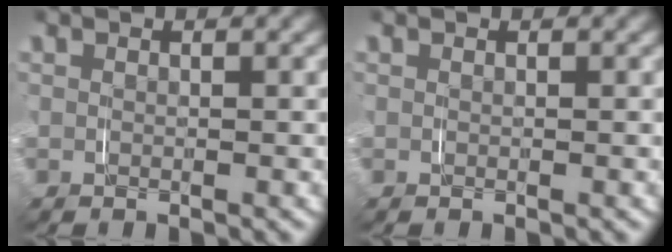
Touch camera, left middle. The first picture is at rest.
{"total": 0.0}